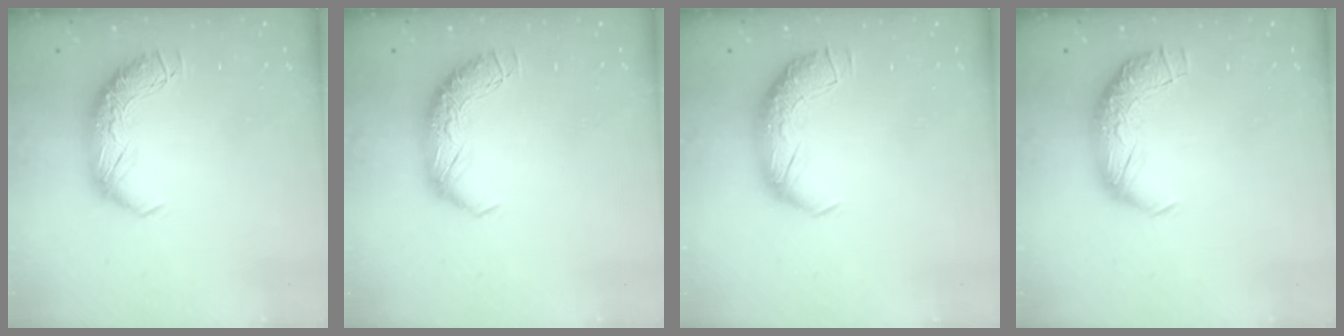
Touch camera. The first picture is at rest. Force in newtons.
{"total": 0.0}
{"total": 1.8, "press": 0.7, "slide": 1.6}
{"total": 2.3, "press": 0.9, "slide": 2.1}